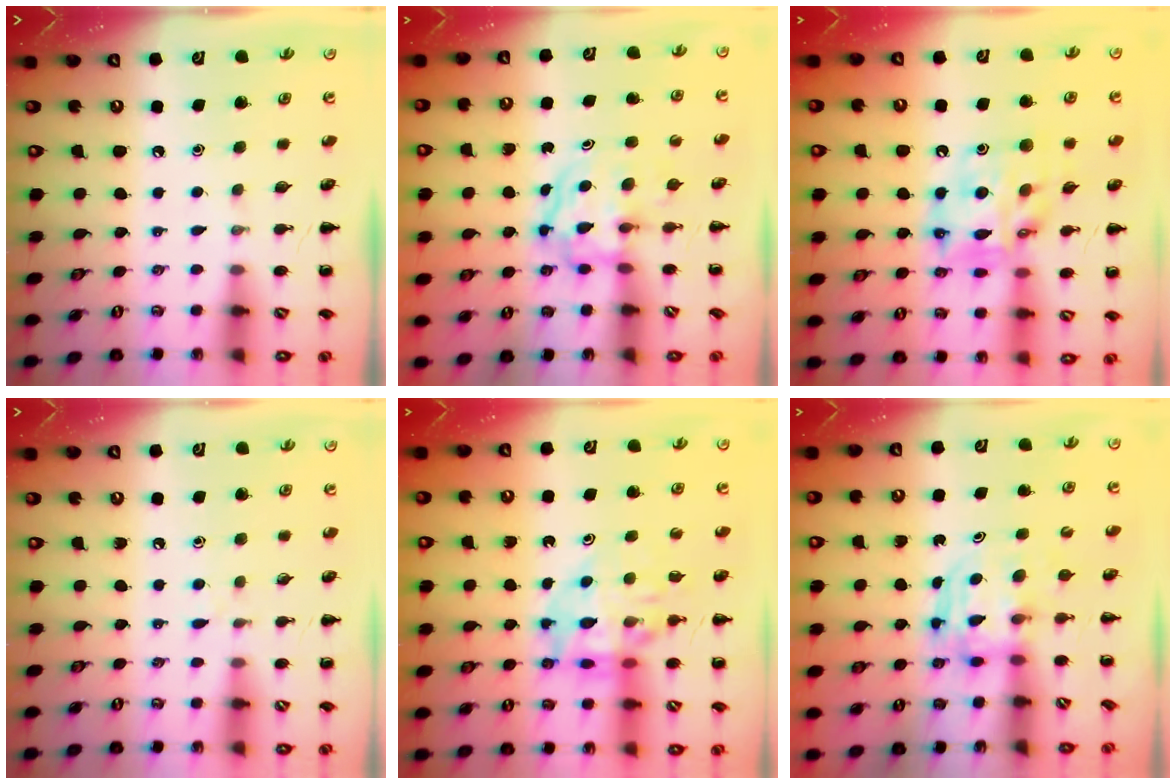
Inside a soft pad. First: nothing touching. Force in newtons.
{"total": 3.9, "press": 3.9, "slide": 0.5}
{"total": 15.5, "press": 15.0, "slide": 4.0}
{"total": 4.4, "press": 3.9, "slide": 2.0}
{"total": 13.8, "press": 13.2, "slide": 3.7}
{"total": 3.6, "press": 3.6, "slide": 0.2}